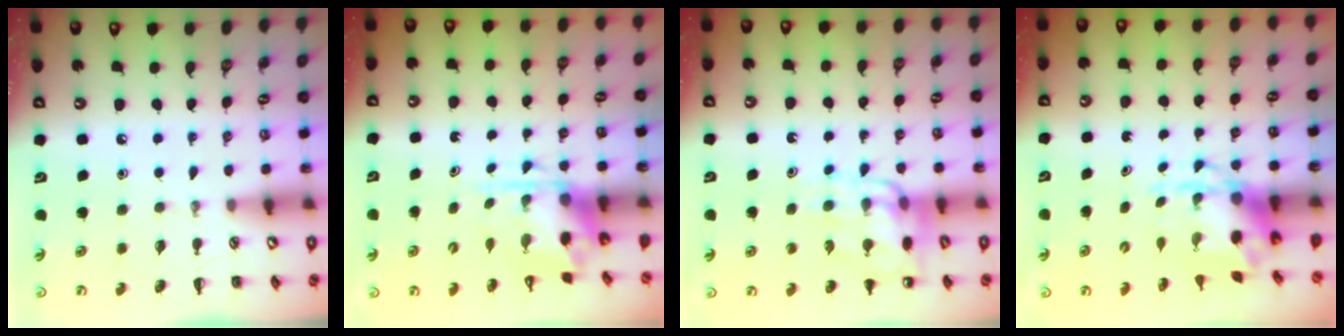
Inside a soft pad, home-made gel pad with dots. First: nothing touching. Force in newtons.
{"total": 3.9, "press": 3.8, "slide": 0.9}
{"total": 11.6, "press": 11.3, "slide": 2.6}
{"total": 3.7, "press": 3.6, "slide": 0.8}